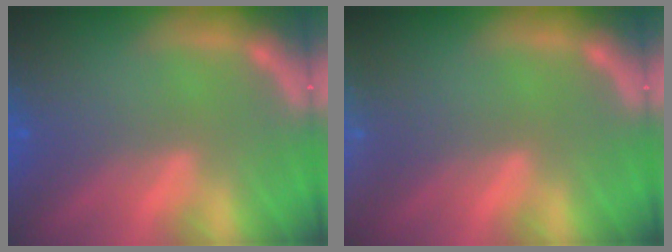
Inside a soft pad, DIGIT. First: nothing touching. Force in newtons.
{"total": 7.0}